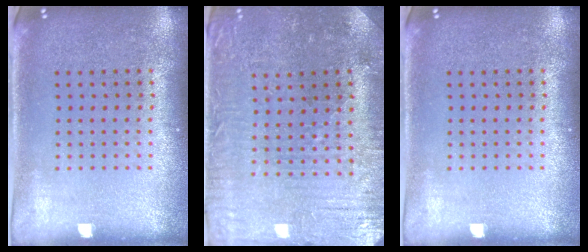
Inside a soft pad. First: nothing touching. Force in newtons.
{"total": 1.3, "press": 1.3, "slide": 0.4}
{"total": 0.0}